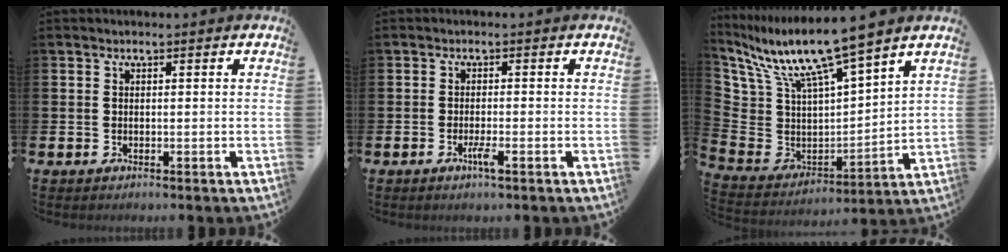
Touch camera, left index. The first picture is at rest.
{"total": 1.7, "force": [-0.9, 0.2, 1.4], "torque": [-0.029, -0.001, -0.015]}
{"total": 10.1, "force": [9.0, 1.5, 4.2], "torque": [-0.127, -0.060, 0.155]}